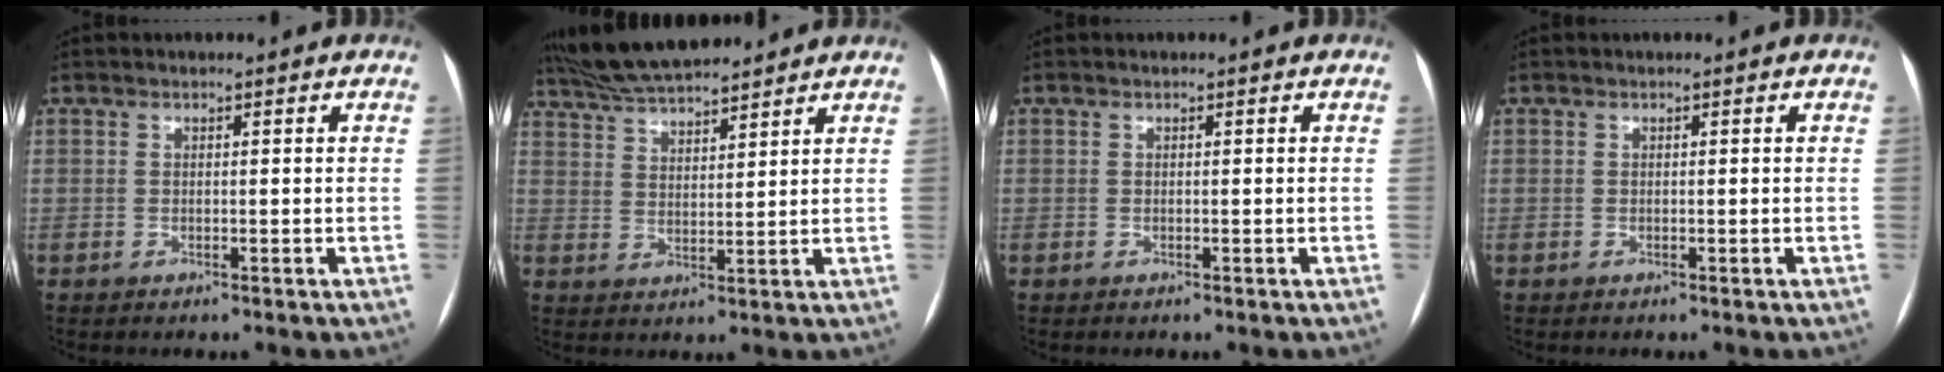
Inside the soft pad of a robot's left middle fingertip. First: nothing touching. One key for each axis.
{"total": 12.4, "fx": 11.2, "fy": 1.9, "fz": 5.0, "tx": -0.096, "ty": 0.025, "tz": 0.193}
{"total": 0.0}
{"total": 0.0}